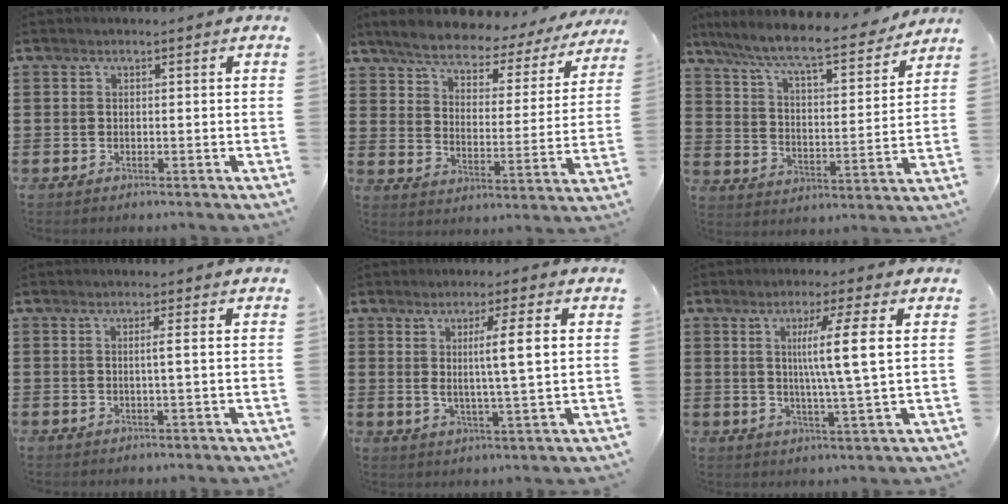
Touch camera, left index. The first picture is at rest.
{"total": 5.3, "force": [4.9, 1.2, 1.7], "torque": [-0.061, -0.032, 0.078]}
{"total": 9.0, "force": [7.9, 0.6, 4.3], "torque": [-0.115, -0.048, 0.129]}
{"total": 1.7, "force": [0.1, -0.5, 1.6], "torque": [-0.029, -0.005, -0.001]}
{"total": 6.1, "force": [1.7, -0.5, 5.8], "torque": [-0.108, -0.010, 0.021]}
{"total": 8.1, "force": [2.0, -0.4, 7.8], "torque": [-0.145, -0.005, 0.024]}